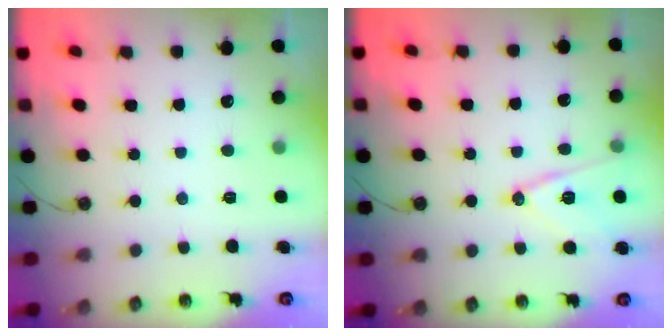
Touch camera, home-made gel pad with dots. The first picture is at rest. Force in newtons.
{"total": 12.8, "press": 12.4, "slide": 3.4}